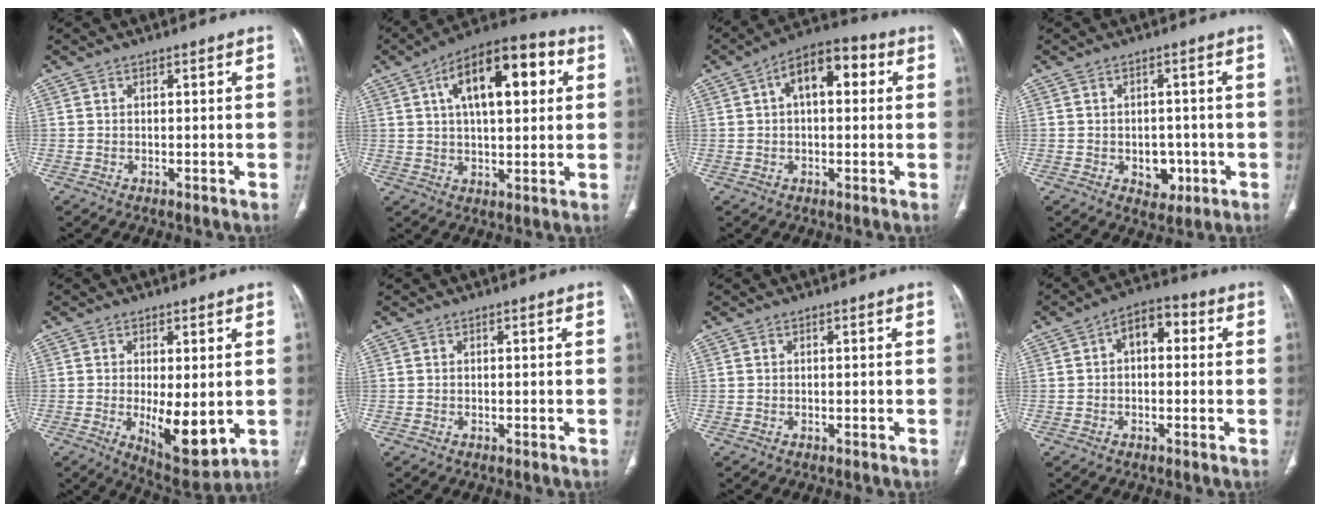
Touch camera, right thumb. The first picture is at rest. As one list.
[{"total": 17.6, "force": [5.3, 7.9, 14.8], "torque": [-0.205, 0.017, 0.075]}, {"total": 10.5, "force": [2.6, 5.6, 8.5], "torque": [-0.117, 0.031, 0.030]}, {"total": 5.2, "force": [-1.4, 4.0, 3.1], "torque": [-0.015, 0.008, -0.010]}, {"total": 10.2, "force": [-1.2, 4.1, 9.2], "torque": [-0.130, -0.029, -0.005]}, {"total": 0.0}, {"total": 0.0}, {"total": 6.6, "force": [1.0, 4.1, 5.1], "torque": [-0.055, 0.022, 0.004]}]